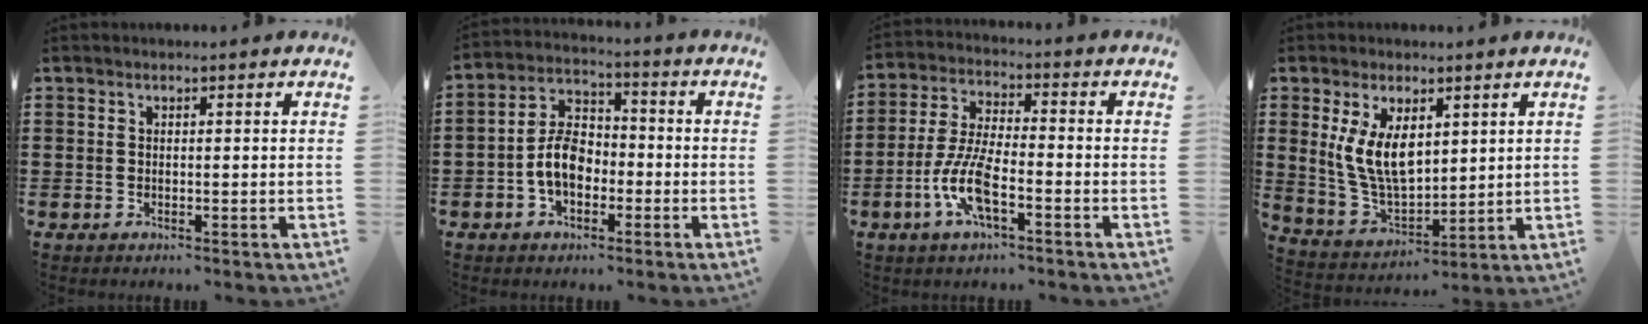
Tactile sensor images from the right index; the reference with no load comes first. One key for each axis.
{"total": 7.0, "fx": -2.0, "fy": 4.5, "fz": 4.9, "tx": -0.116, "ty": 0.009, "tz": -0.044}
{"total": 8.6, "fx": -3.5, "fy": 2.7, "fz": 7.3, "tx": -0.176, "ty": -0.011, "tz": -0.071}
{"total": 8.5, "fx": 2.9, "fy": 4.6, "fz": 6.4, "tx": -0.153, "ty": -0.005, "tz": 0.051}